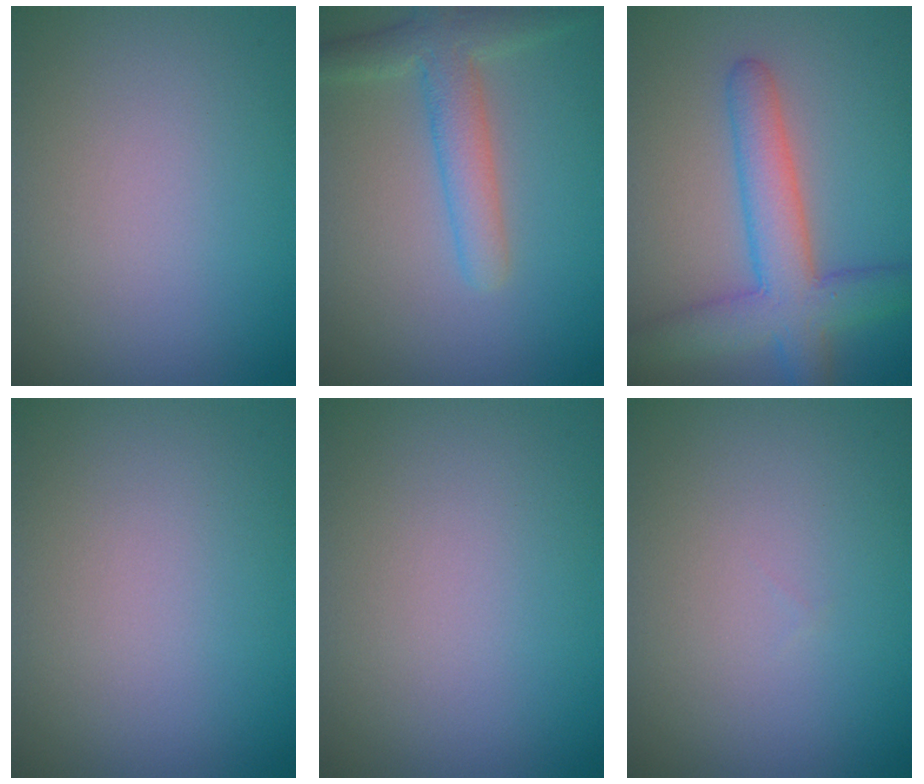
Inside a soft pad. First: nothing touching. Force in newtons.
{"total": 4.0, "press": 3.9, "slide": 0.3}
{"total": 6.4, "press": 6.4, "slide": 0.5}
{"total": 0.0}
{"total": 0.0}
{"total": 0.0}